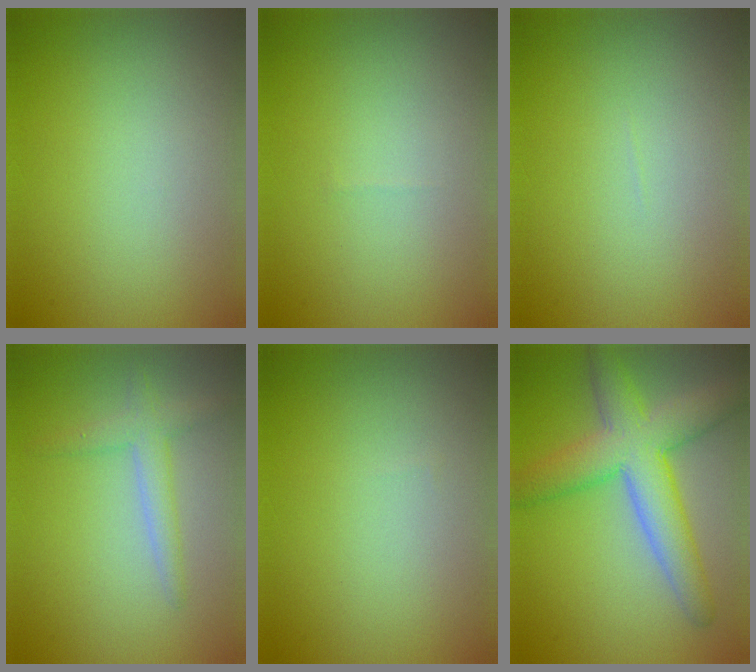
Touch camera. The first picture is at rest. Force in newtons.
{"total": 0.0}
{"total": 0.0}
{"total": 2.3, "press": 2.3, "slide": 0.1}
{"total": 0.0}
{"total": 6.9, "press": 6.9, "slide": 0.2}